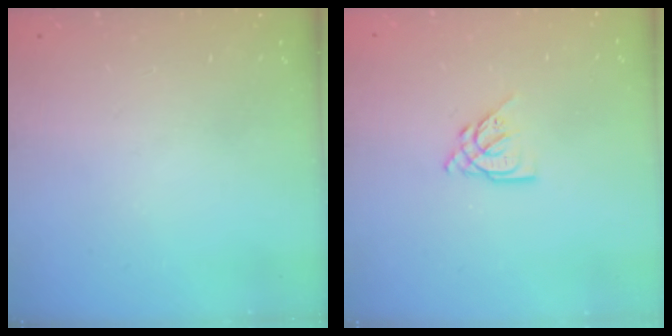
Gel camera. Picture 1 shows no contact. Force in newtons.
{"total": 6.7, "press": 6.7, "slide": 0.2}